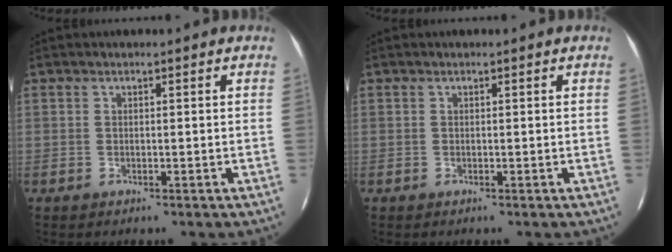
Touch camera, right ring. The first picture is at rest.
{"total": 0.0}